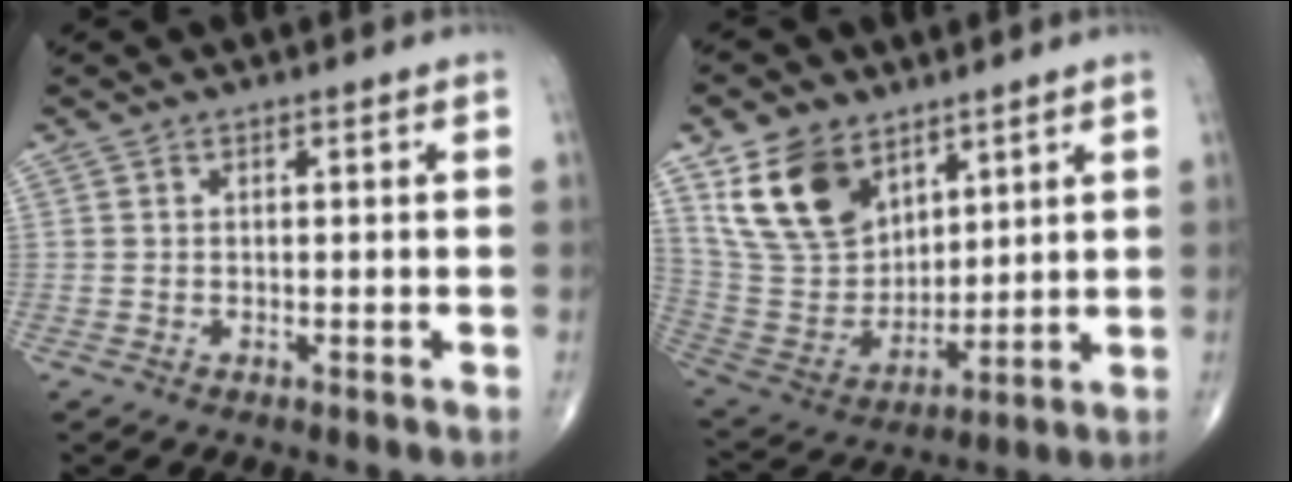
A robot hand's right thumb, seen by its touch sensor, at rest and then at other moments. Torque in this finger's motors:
{"motor_torque": [0.15, 2.82, 0.22, 0.15, 0.25]}